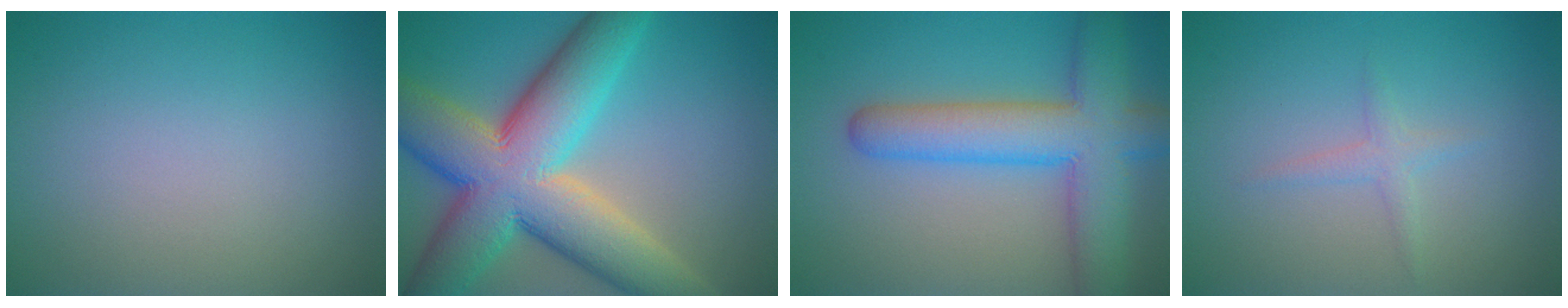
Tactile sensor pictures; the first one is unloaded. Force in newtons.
{"total": 14.1, "press": 14.1, "slide": 0.6}
{"total": 8.0, "press": 8.0, "slide": 0.5}
{"total": 1.3, "press": 1.3, "slide": 0.0}